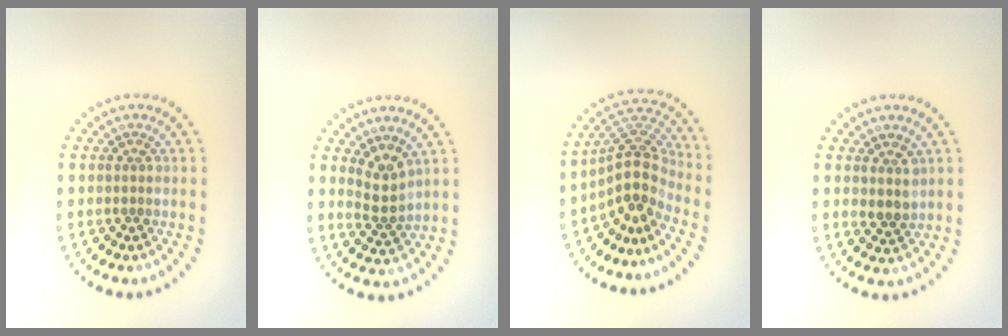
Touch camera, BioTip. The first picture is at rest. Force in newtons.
{"total": 2.4, "press": 1.9, "slide": 1.5}
{"total": 4.4, "press": 3.1, "slide": 3.1}
{"total": 1.9, "press": 1.6, "slide": 1.1}